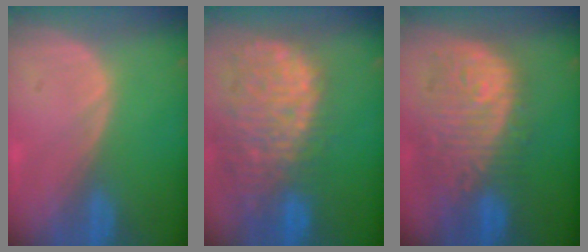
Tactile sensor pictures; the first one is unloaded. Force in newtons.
{"total": 14.4, "press": 11.8, "slide": 8.2}
{"total": 11.9, "press": 10.7, "slide": 5.3}